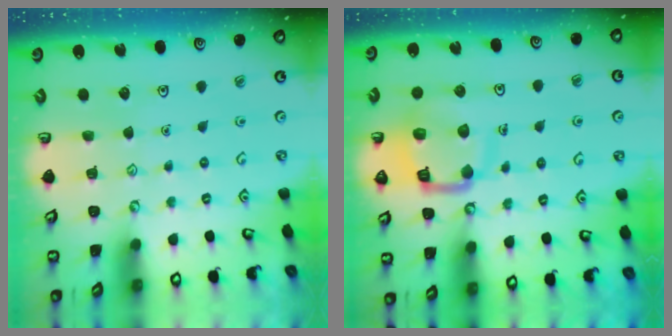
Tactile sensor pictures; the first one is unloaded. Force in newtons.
{"total": 11.9, "press": 11.8, "slide": 1.2}